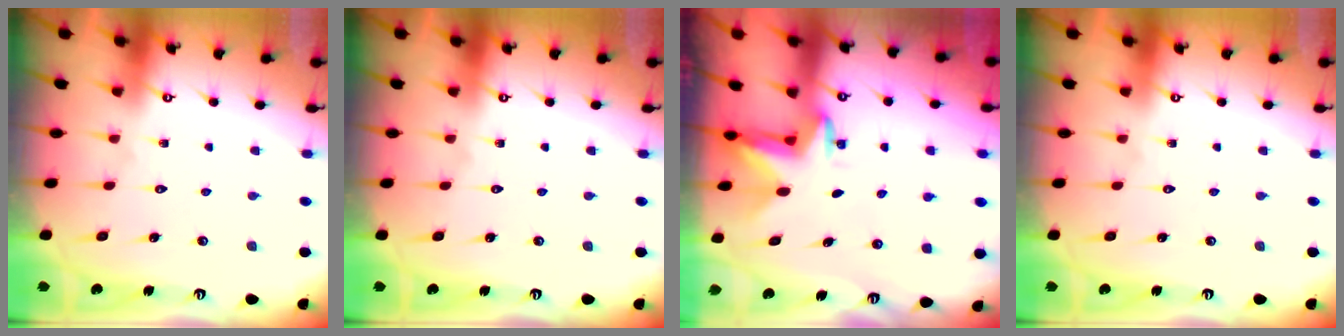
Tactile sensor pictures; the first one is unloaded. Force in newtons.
{"total": 0.0}
{"total": 3.2, "press": 3.1, "slide": 0.8}
{"total": 0.0}